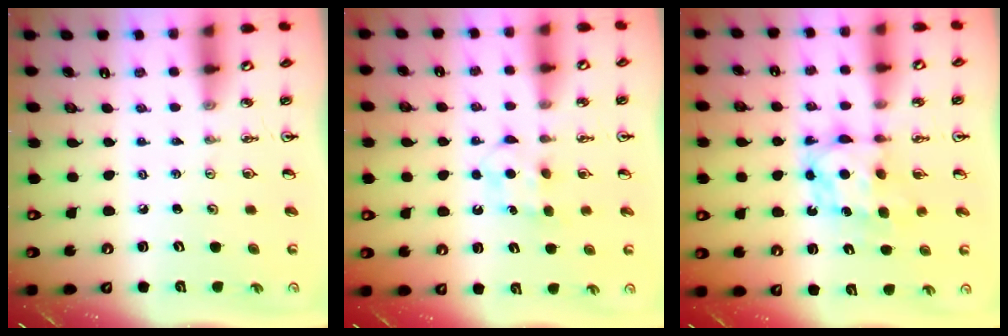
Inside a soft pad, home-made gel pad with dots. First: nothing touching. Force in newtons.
{"total": 5.0, "press": 5.0, "slide": 0.6}
{"total": 6.7, "press": 6.7, "slide": 0.1}